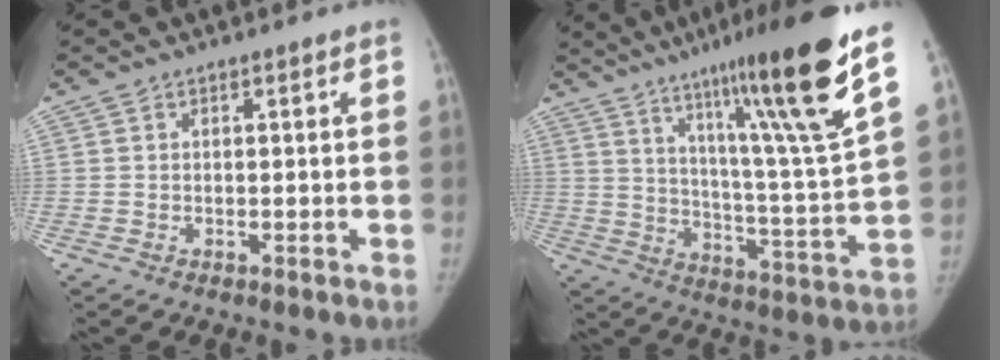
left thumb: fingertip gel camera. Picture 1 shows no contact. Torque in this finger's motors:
{"motor_torque": [1.37, -0.36, 1.60, -1.17, 0.43]}